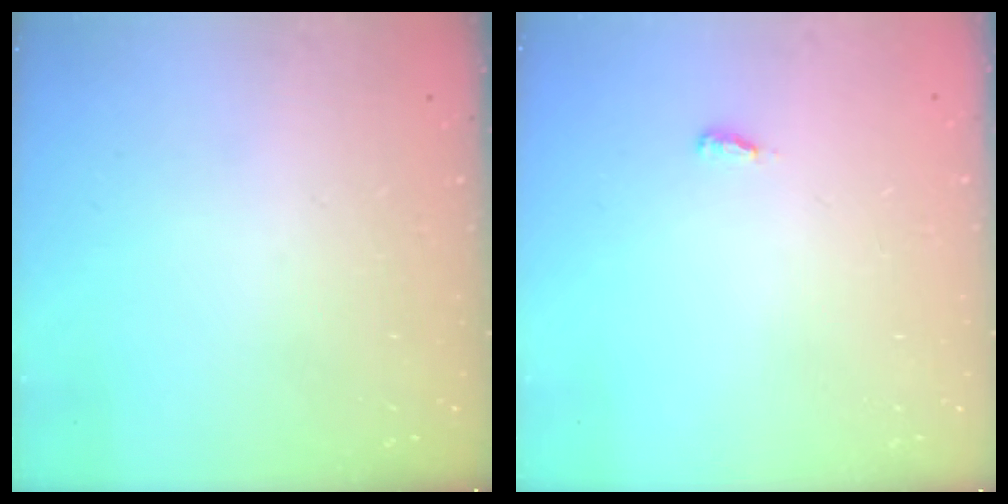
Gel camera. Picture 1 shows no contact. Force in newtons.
{"total": 2.6, "press": 2.4, "slide": 1.0}